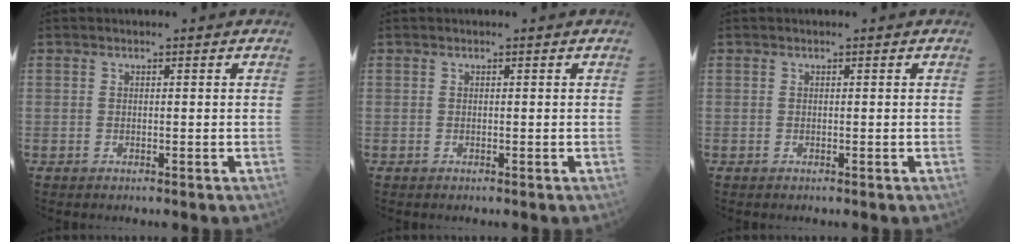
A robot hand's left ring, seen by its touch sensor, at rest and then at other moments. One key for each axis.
{"total": 0.0}
{"total": 0.0}